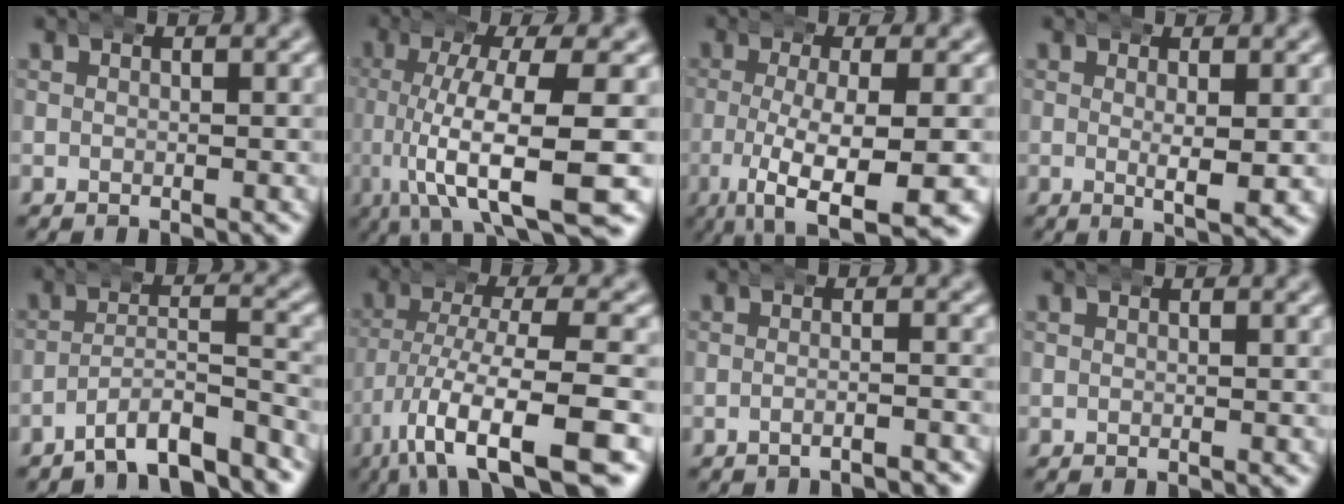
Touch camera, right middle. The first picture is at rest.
{"total": 10.7, "force": [-4.0, 3.8, 9.2], "torque": [-0.167, -0.030, -0.045]}
{"total": 9.6, "force": [-6.2, 3.1, 6.7], "torque": [-0.137, -0.045, -0.075]}
{"total": 3.1, "force": [0.1, 0.7, 3.0], "torque": [-0.050, -0.008, 0.003]}
{"total": 7.8, "force": [-6.8, 2.8, 2.7], "torque": [-0.032, -0.015, -0.110]}
{"total": 10.9, "force": [-6.7, 3.6, 7.8], "torque": [-0.148, -0.029, -0.082]}
{"total": 2.2, "force": [-1.9, 0.0, 1.0], "torque": [-0.015, 0.000, -0.035]}
{"total": 0.0}